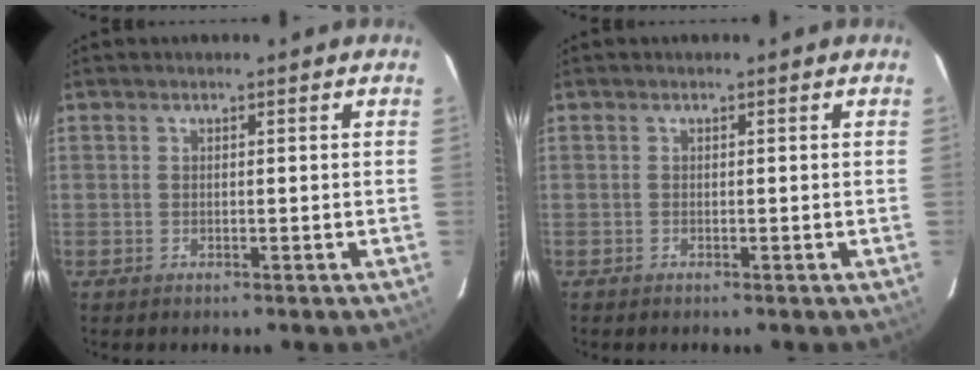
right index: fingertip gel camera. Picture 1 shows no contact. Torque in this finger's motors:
{"motor_torque": [0.00, 0.01, 0.00, 0.00]}